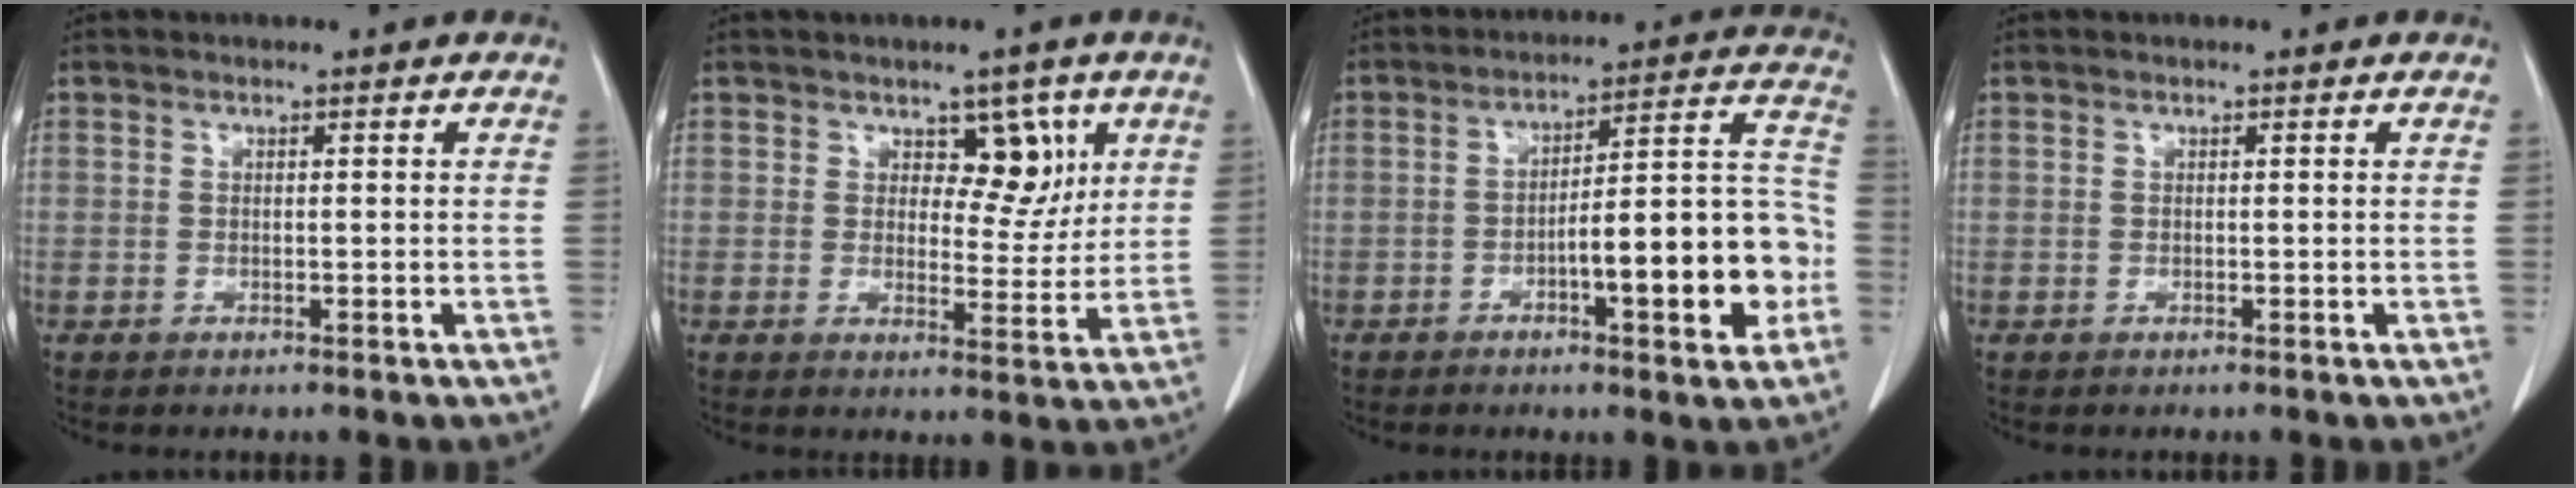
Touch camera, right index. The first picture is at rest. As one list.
[{"total": 5.6, "force": [2.6, 3.3, 3.8], "torque": [-0.036, 0.000, 0.038]}, {"total": 15.1, "force": [-4.6, 2.8, 14.1], "torque": [-0.191, 0.032, -0.062]}, {"total": 0.0}]